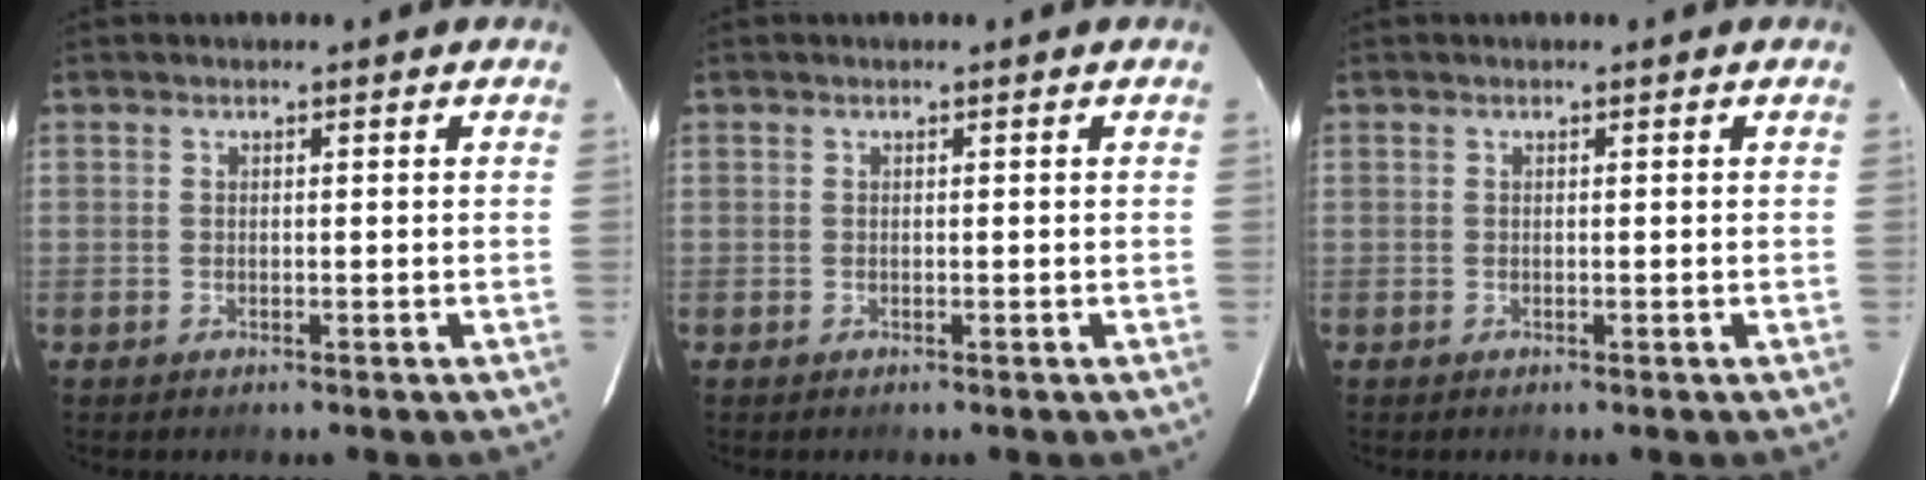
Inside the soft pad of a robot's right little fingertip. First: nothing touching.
{"total": 0.0}
{"total": 0.0}